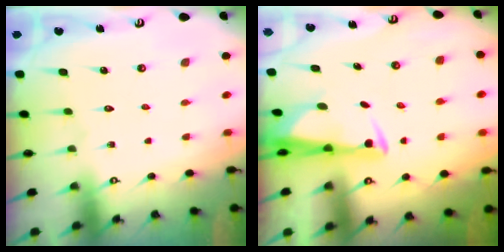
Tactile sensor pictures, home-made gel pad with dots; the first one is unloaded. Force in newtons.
{"total": 2.9, "press": 2.7, "slide": 0.9}